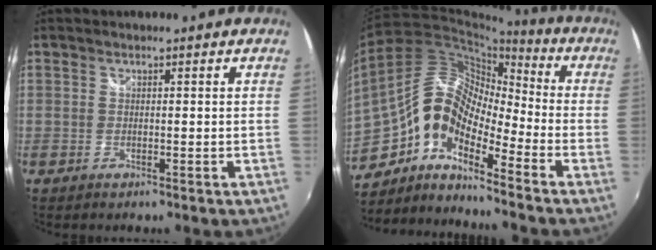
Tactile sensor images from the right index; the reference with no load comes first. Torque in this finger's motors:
{"motor_torque": [1.51, -0.63, 0.83, 0.13]}